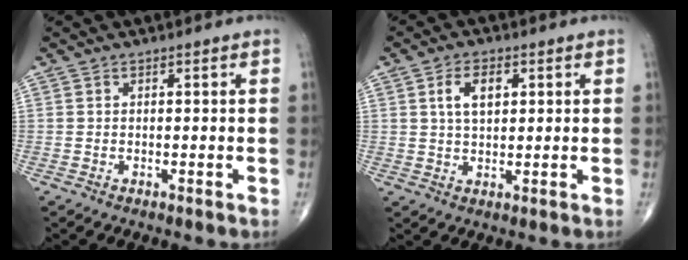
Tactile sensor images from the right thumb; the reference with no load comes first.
{"total": 5.4, "force": [1.7, 3.0, 4.1], "torque": [-0.063, -0.002, 0.028]}